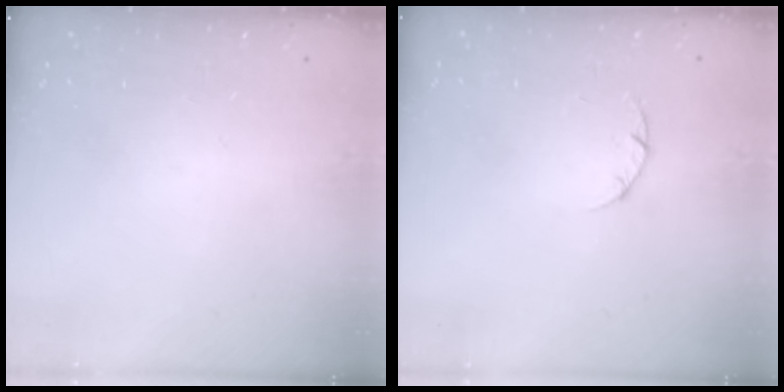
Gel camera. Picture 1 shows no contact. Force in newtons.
{"total": 3.0, "press": 3.0, "slide": 0.4}